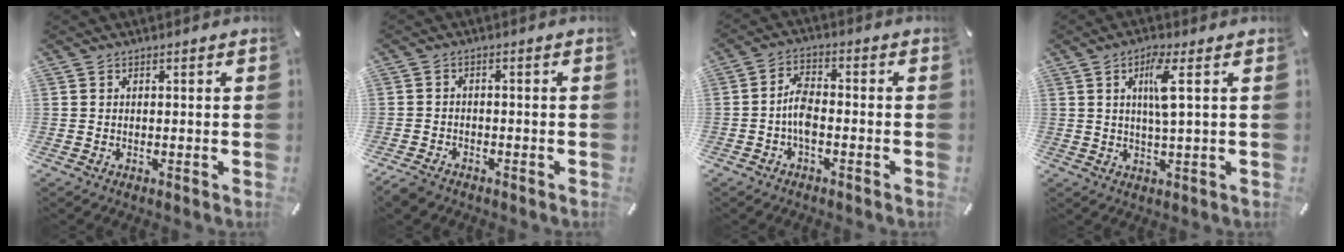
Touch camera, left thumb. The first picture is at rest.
{"total": 2.9, "force": [-2.4, 1.6, 0.8], "torque": [-0.026, 0.009, -0.051]}
{"total": 5.5, "force": [-1.9, 2.7, 4.3], "torque": [-0.086, 0.011, -0.036]}
{"total": 7.0, "force": [1.9, 0.9, 6.7], "torque": [-0.135, 0.001, 0.027]}